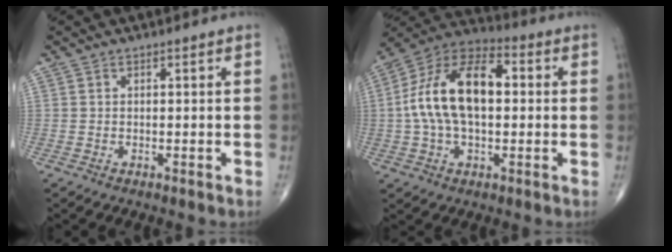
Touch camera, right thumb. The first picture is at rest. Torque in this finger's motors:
{"motor_torque": [2.45, 2.46, 1.69, -0.35, 0.17]}